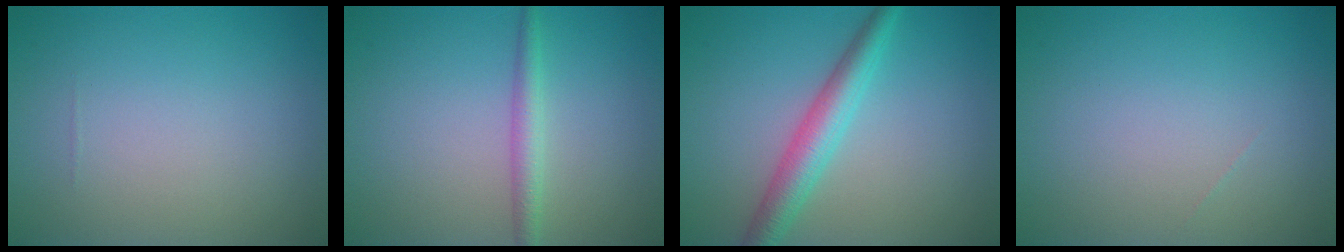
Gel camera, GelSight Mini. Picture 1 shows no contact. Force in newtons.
{"total": 1.9, "press": 1.9, "slide": 0.1}
{"total": 3.8, "press": 3.8, "slide": 0.1}
{"total": 0.0}